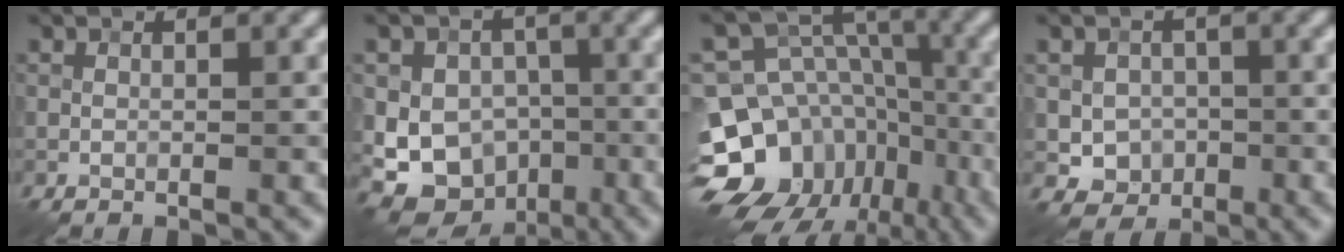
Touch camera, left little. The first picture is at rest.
{"total": 9.8, "force": [-2.8, 8.2, 4.6], "torque": [-0.051, -0.003, -0.067]}
{"total": 16.2, "force": [-8.2, 12.6, 5.9], "torque": [-0.123, -0.015, -0.122]}
{"total": 3.1, "force": [-0.5, 2.9, 1.1], "torque": [-0.012, -0.001, -0.010]}